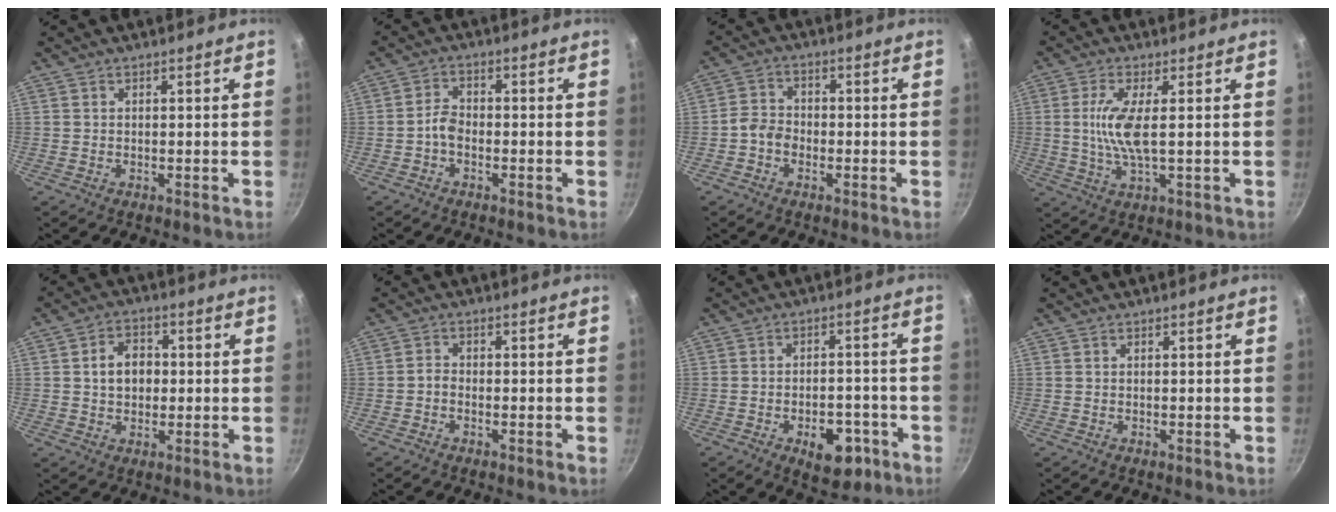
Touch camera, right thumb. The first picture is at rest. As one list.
[{"total": 3.0, "force": [-1.5, 1.7, 1.9], "torque": [-0.035, 0.020, -0.034]}, {"total": 3.7, "force": [-1.8, 2.8, 1.7], "torque": [-0.024, 0.022, -0.040]}, {"total": 7.5, "force": [0.6, 1.8, 7.2], "torque": [-0.159, -0.005, 0.013]}, {"total": 6.6, "force": [0.3, 5.1, 4.2], "torque": [-0.041, 0.013, 0.002]}, {"total": 1.5, "force": [-1.0, 0.8, 0.8], "torque": [-0.022, 0.011, -0.024]}, {"total": 9.3, "force": [-4.2, 5.3, 6.4], "torque": [-0.050, 0.023, -0.050]}, {"total": 0.0}]